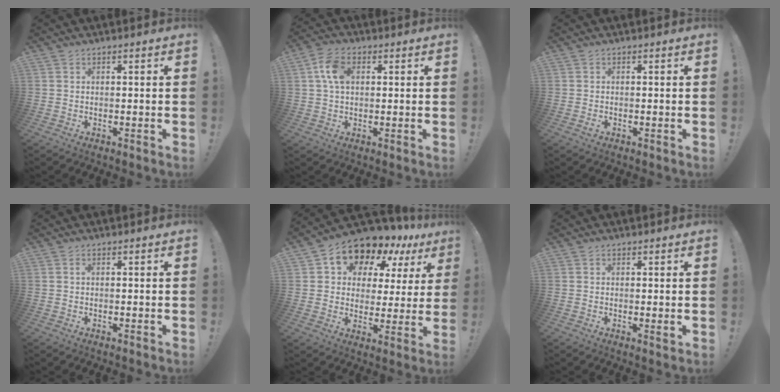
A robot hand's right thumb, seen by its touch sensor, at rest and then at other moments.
{"total": 8.0, "force": [1.8, 5.3, 5.7], "torque": [-0.106, 0.010, 0.036]}
{"total": 1.0, "force": [-0.5, 0.5, 0.7], "torque": [-0.010, 0.002, -0.010]}
{"total": 0.0}
{"total": 11.8, "force": [9.6, 5.7, 4.0], "torque": [-0.070, -0.086, 0.165]}
{"total": 1.3, "force": [0.4, 0.2, 1.3], "torque": [-0.009, -0.005, 0.004]}